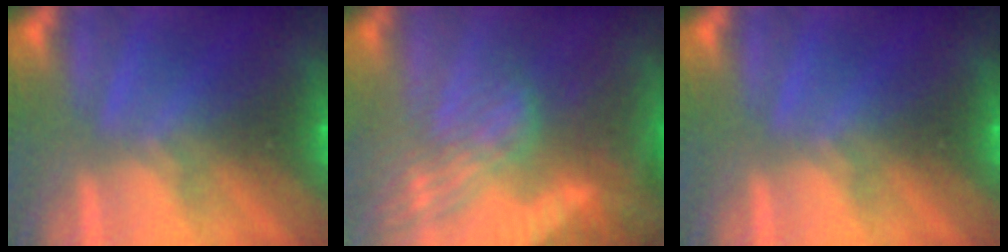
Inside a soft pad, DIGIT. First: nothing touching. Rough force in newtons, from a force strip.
{"total": 9.1}
{"total": 0.0}